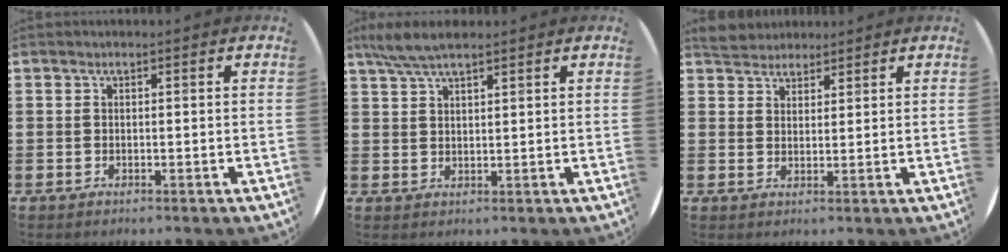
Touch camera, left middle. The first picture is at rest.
{"total": 4.7, "force": [3.8, 0.8, 2.6], "torque": [-0.059, 0.002, 0.070]}
{"total": 3.6, "force": [3.5, 1.1, 0.0], "torque": [-0.011, -0.001, 0.068]}